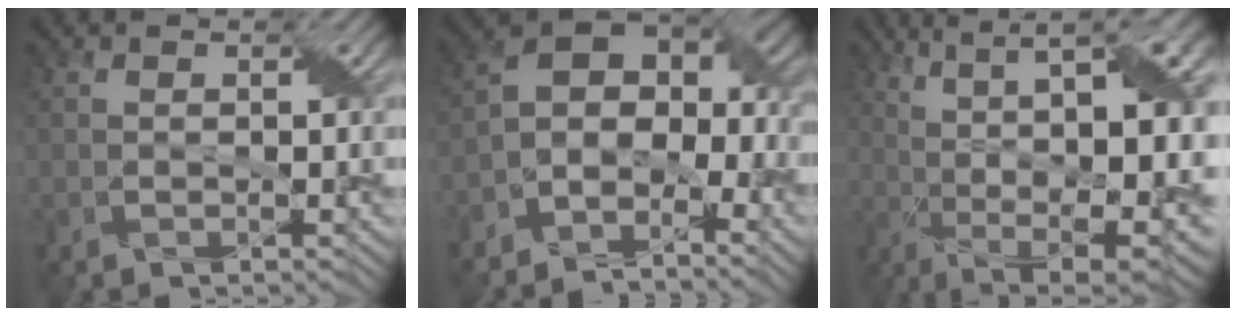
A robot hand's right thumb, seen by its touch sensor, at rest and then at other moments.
{"total": 8.9, "force": [-4.3, 4.7, 6.2], "torque": [-0.097, 0.003, -0.091]}
{"total": 16.0, "force": [1.9, 5.2, 15.0], "torque": [-0.210, 0.022, 0.050]}